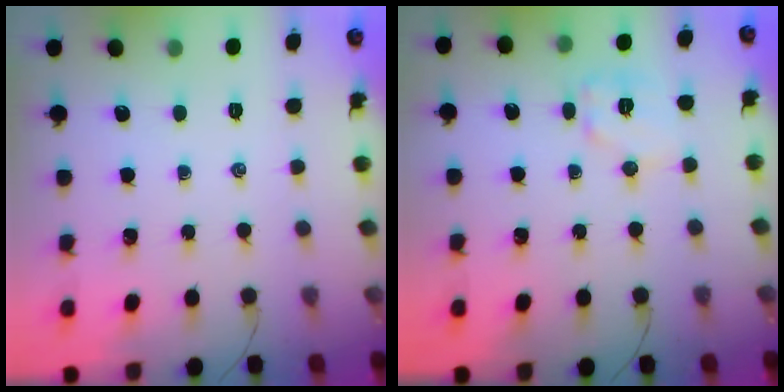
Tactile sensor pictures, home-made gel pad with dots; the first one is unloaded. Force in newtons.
{"total": 7.8, "press": 7.7, "slide": 0.9}